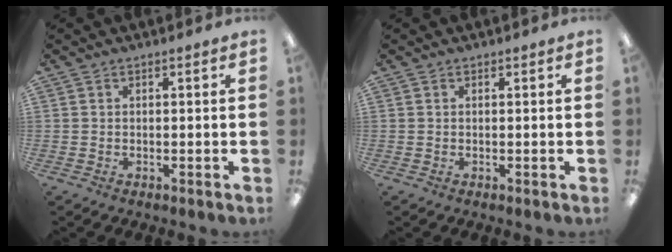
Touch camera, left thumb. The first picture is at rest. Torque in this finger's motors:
{"motor_torque": [-0.03, 0.02, -0.09, 0.09, 0.00]}